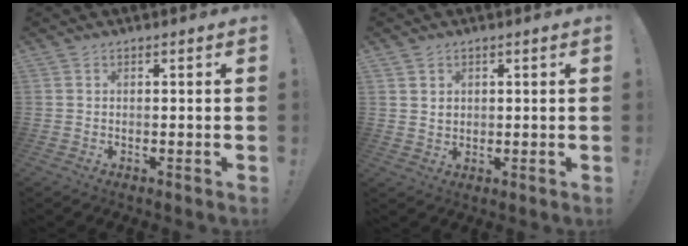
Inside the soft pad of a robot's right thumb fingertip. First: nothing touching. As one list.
[{"total": 2.5, "force": [1.3, 2.1, 0.6], "torque": [0.000, -0.007, 0.023]}]